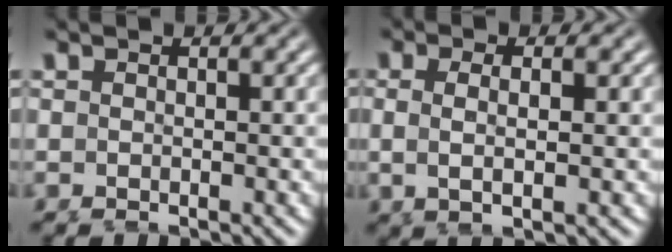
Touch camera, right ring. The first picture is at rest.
{"total": 2.7, "force": [-0.2, 0.9, 2.5], "torque": [-0.053, -0.004, -0.001]}